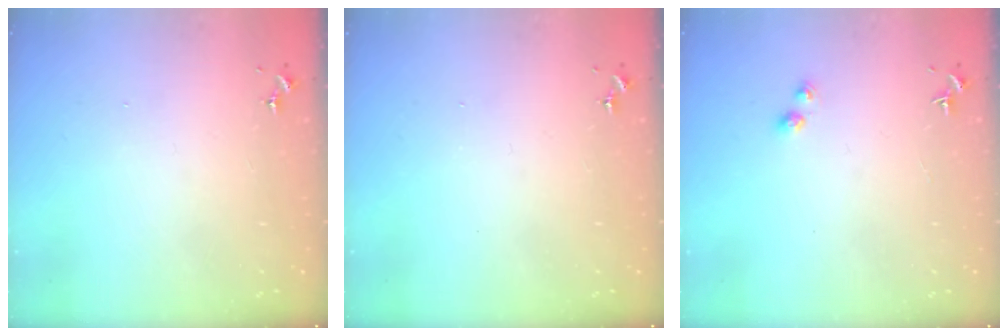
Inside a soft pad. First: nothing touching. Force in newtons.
{"total": 0.0}
{"total": 2.7, "press": 2.7, "slide": 0.3}